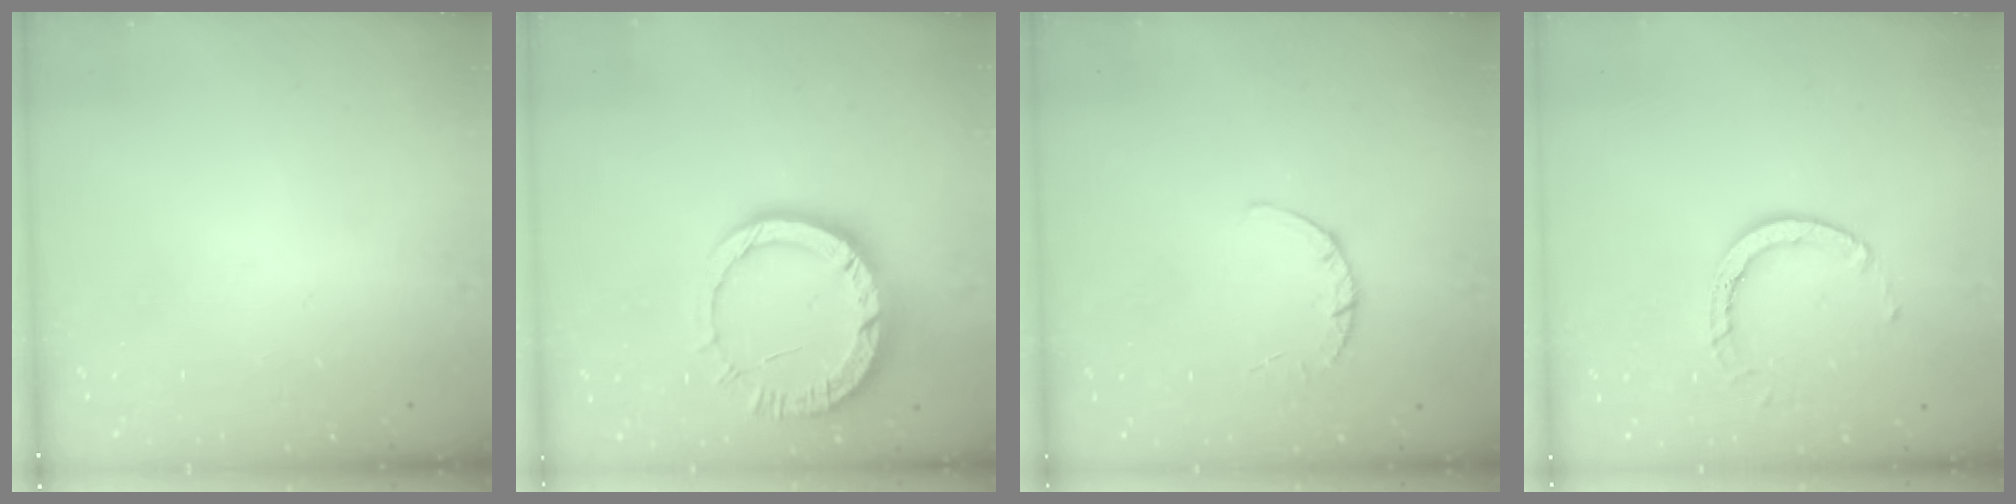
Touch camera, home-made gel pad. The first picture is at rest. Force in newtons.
{"total": 12.1, "press": 12.0, "slide": 1.2}
{"total": 2.7, "press": 2.7, "slide": 0.4}
{"total": 5.0, "press": 5.0, "slide": 0.3}